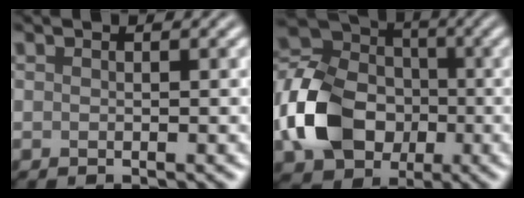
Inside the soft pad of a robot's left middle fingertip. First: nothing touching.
{"total": 9.9, "force": [-2.7, 7.5, 5.8], "torque": [-0.119, 0.003, -0.065]}